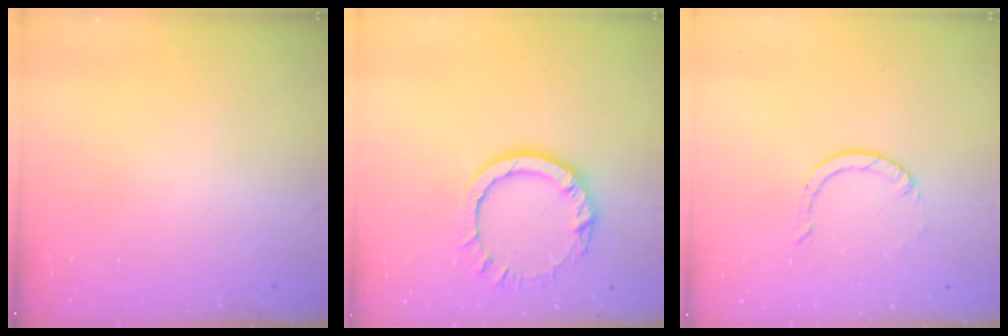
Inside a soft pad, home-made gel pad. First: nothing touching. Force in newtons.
{"total": 8.7, "press": 8.6, "slide": 0.7}
{"total": 2.0, "press": 2.0, "slide": 0.2}